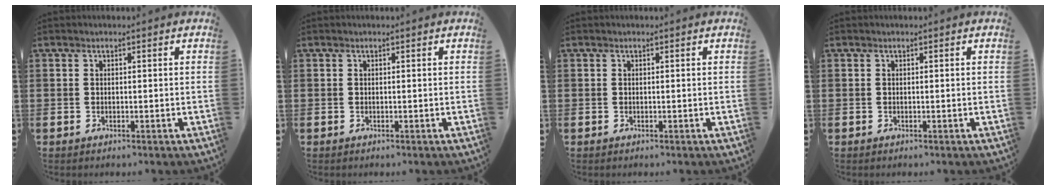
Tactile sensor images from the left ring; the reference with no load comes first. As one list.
[{"total": 0.0}, {"total": 0.0}, {"total": 0.0}]